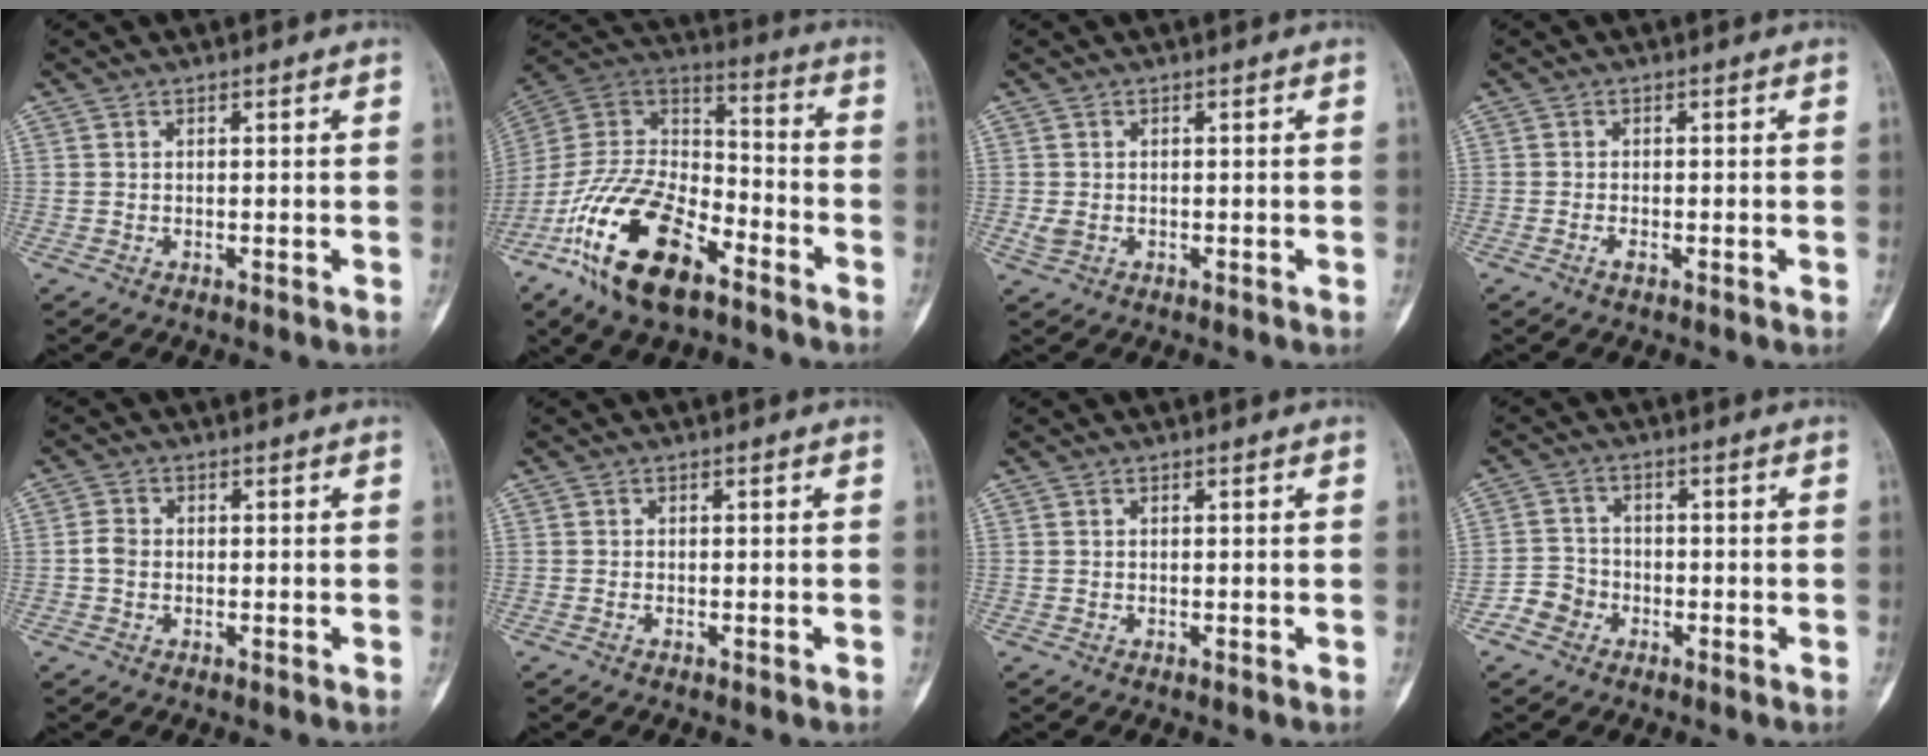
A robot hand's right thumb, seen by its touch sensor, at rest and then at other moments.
{"total": 22.7, "force": [-12.7, 10.4, 15.6], "torque": [-0.303, 0.059, -0.238]}
{"total": 1.5, "force": [-0.1, 1.2, 0.9], "torque": [-0.025, -0.001, 0.001]}
{"total": 1.0, "force": [-0.6, 0.3, 0.7], "torque": [-0.010, 0.000, -0.013]}
{"total": 2.6, "force": [-0.2, 2.1, 1.5], "torque": [-0.029, 0.007, -0.009]}
{"total": 0.0}
{"total": 0.0}
{"total": 4.1, "force": [-2.2, 3.4, 0.6], "torque": [0.008, 0.019, -0.047]}